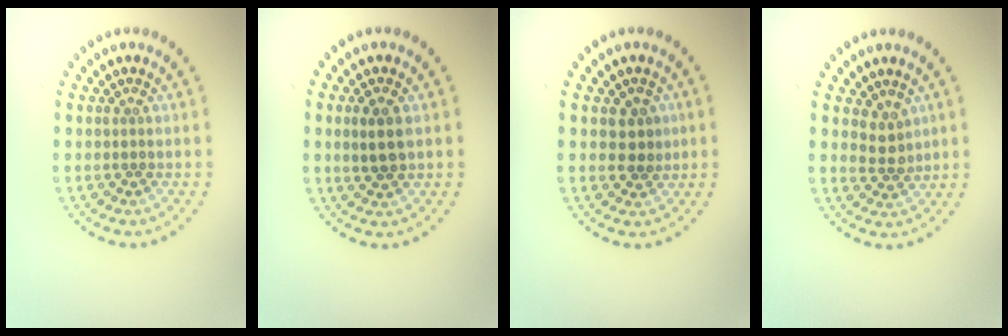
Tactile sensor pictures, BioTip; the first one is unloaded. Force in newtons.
{"total": 1.8, "press": 1.7, "slide": 0.5}
{"total": 2.0, "press": 1.9, "slide": 0.6}
{"total": 1.9, "press": 1.5, "slide": 1.2}